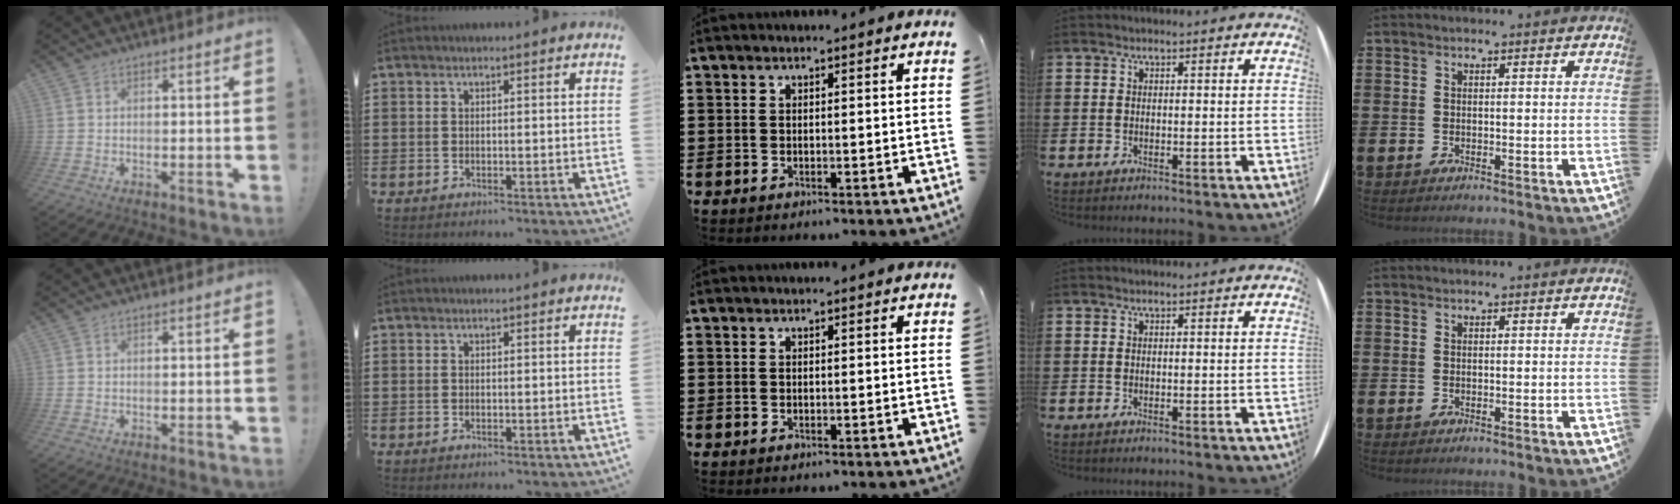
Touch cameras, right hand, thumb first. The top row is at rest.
{}